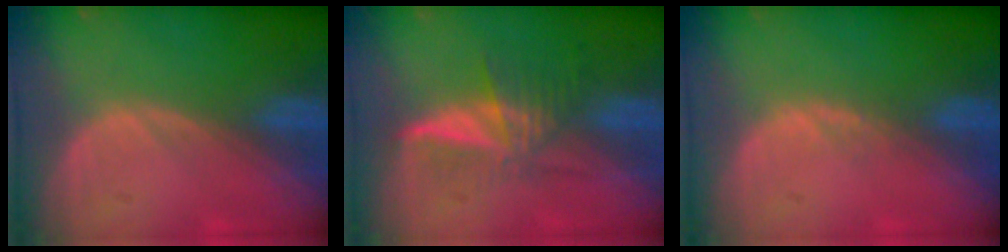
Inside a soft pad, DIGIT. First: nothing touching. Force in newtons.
{"total": 5.9, "press": 5.4, "slide": 2.4}
{"total": 0.8, "press": 0.8, "slide": 0.3}